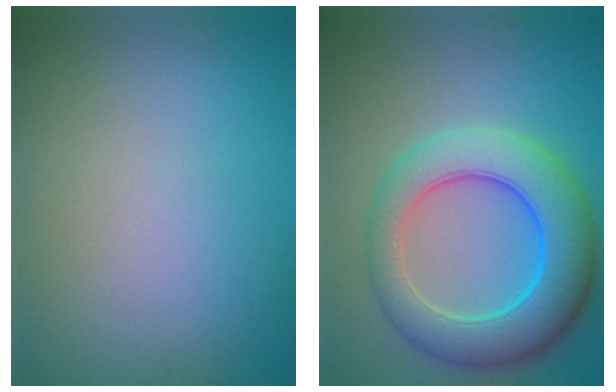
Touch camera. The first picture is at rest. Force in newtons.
{"total": 8.8, "press": 8.8, "slide": 0.4}